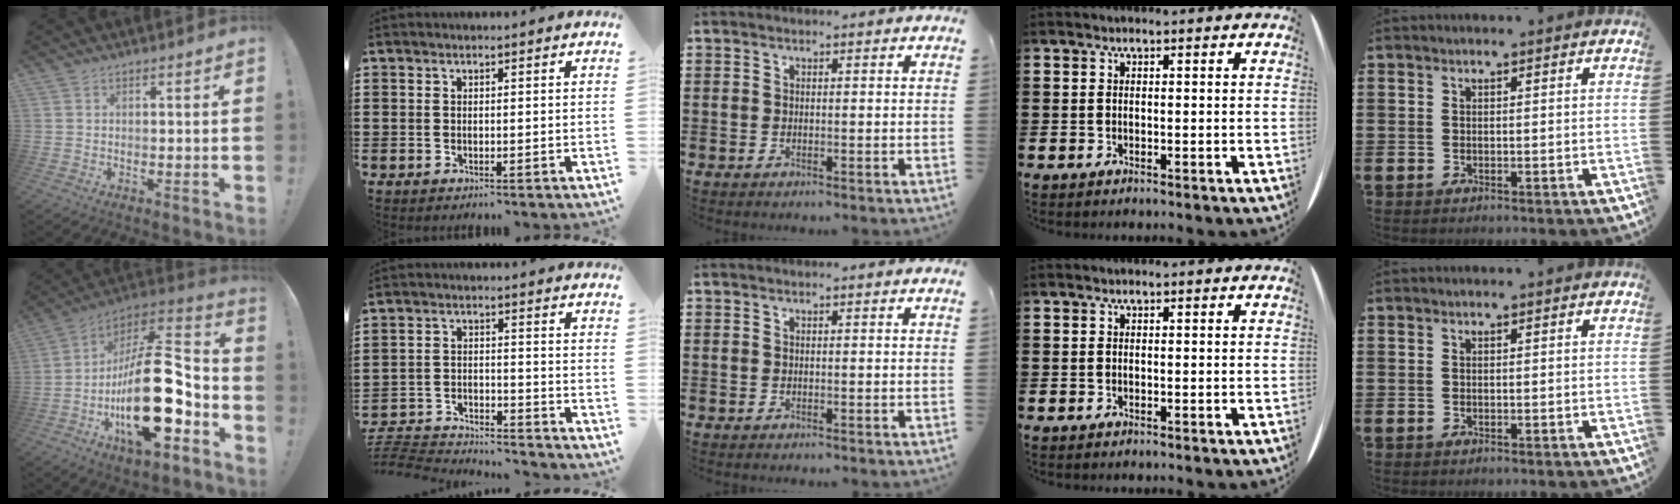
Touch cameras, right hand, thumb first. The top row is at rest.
{"thumb": {"total": 28.9, "force": [-6.9, 13.6, 24.6], "torque": [-0.406, 0.042, -0.103]}, "index": {"total": 4.6, "force": [-4.5, 0.4, 0.5], "torque": [-0.026, -0.005, -0.099]}}